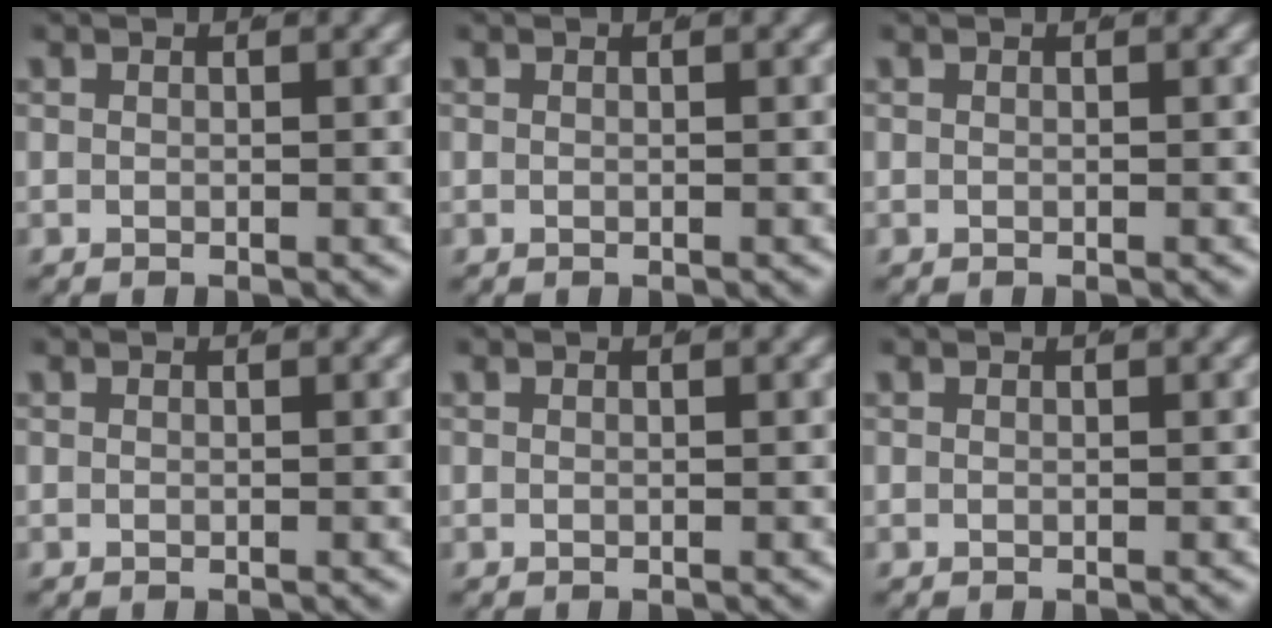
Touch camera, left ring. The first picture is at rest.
{"total": 0.0}
{"total": 0.0}
{"total": 0.0}
{"total": 0.0}
{"total": 1.0, "force": [-0.2, -1.0, -0.3], "torque": [0.011, -0.012, 0.007]}